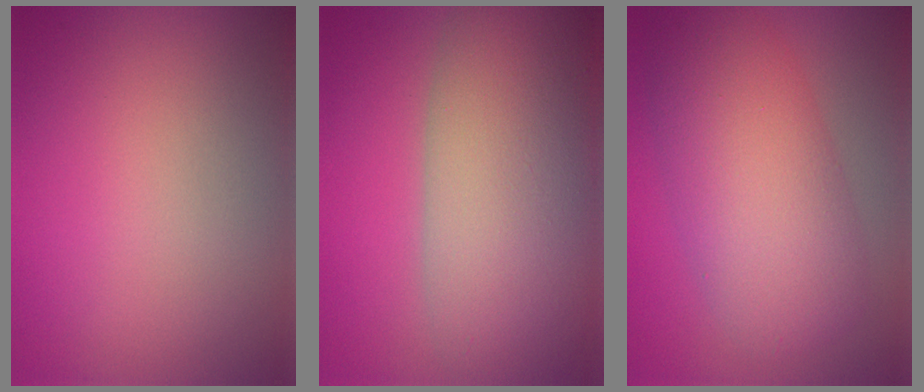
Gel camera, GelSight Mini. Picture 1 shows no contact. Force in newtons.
{"total": 11.8, "press": 11.7, "slide": 0.7}
{"total": 8.4, "press": 8.4, "slide": 0.0}